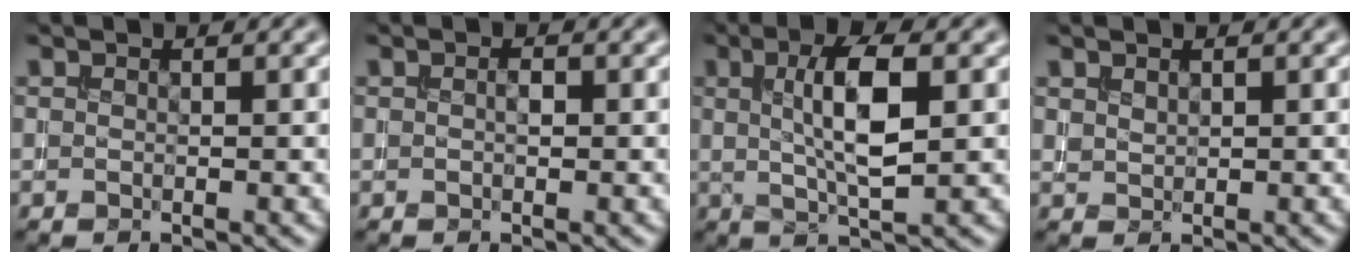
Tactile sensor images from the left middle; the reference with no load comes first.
{"total": 0.7, "force": [0.1, 0.4, 0.6], "torque": [-0.013, 0.003, 0.002]}
{"total": 5.6, "force": [1.0, 1.6, 5.3], "torque": [-0.094, 0.007, 0.018]}
{"total": 0.8, "force": [0.7, 0.4, 0.2], "torque": [-0.008, 0.001, 0.019]}